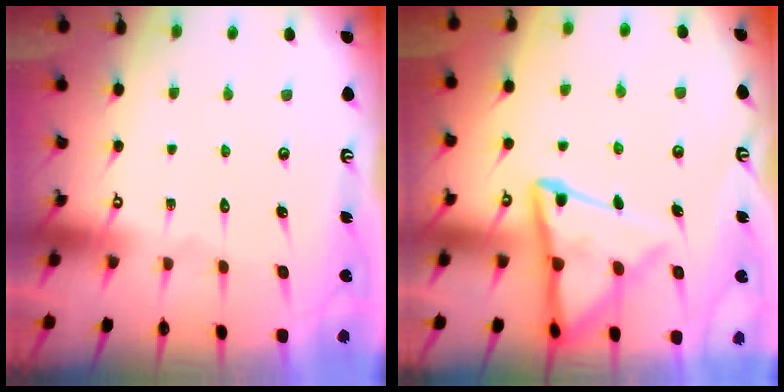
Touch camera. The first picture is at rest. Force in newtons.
{"total": 13.1, "press": 13.1, "slide": 1.3}